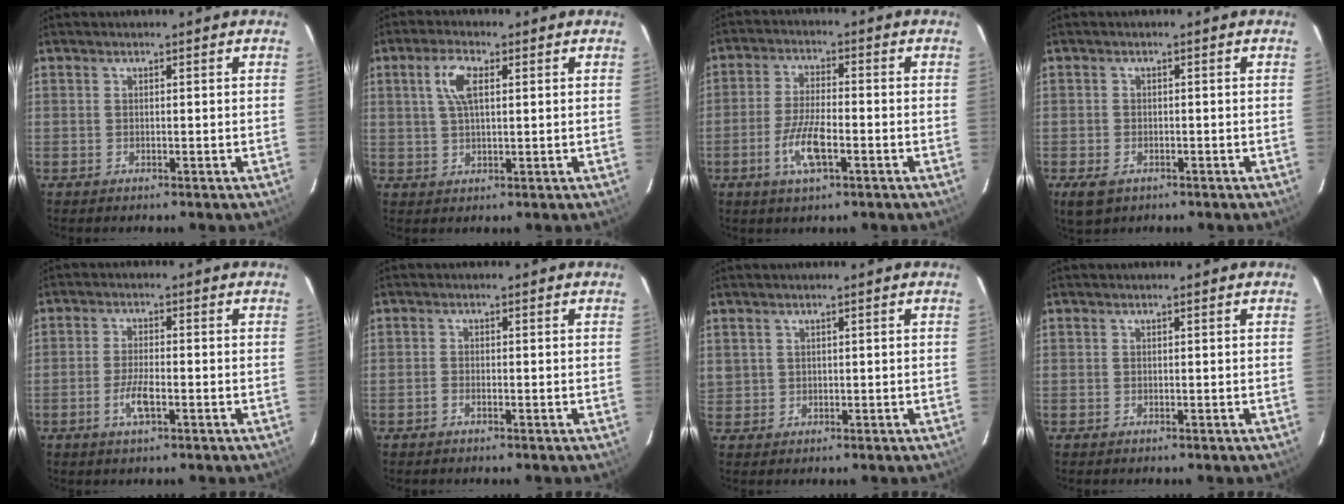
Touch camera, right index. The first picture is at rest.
{"total": 5.4, "force": [1.7, 2.2, 4.7], "torque": [-0.092, 0.010, 0.034]}
{"total": 7.8, "force": [-3.2, 2.1, 6.8], "torque": [-0.143, -0.004, -0.062]}
{"total": 4.2, "force": [-2.3, 2.6, 2.3], "torque": [-0.050, -0.009, -0.036]}
{"total": 4.4, "force": [-1.8, 1.1, 3.9], "torque": [-0.081, -0.004, -0.035]}
{"total": 0.8, "force": [-0.6, 0.2, 0.5], "torque": [-0.013, 0.001, -0.014]}
{"total": 1.9, "force": [1.0, 1.6, 0.2], "torque": [0.004, 0.007, 0.022]}
{"total": 0.0}